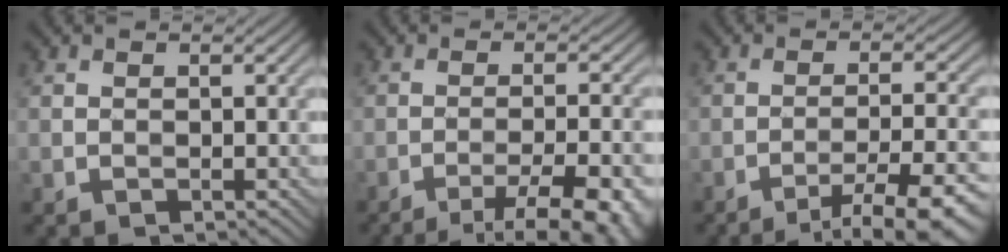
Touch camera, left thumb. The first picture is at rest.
{"total": 10.4, "force": [-7.1, 2.2, 7.3], "torque": [-0.102, 0.005, -0.083]}
{"total": 9.9, "force": [-6.9, 1.7, 6.9], "torque": [-0.106, 0.004, -0.091]}